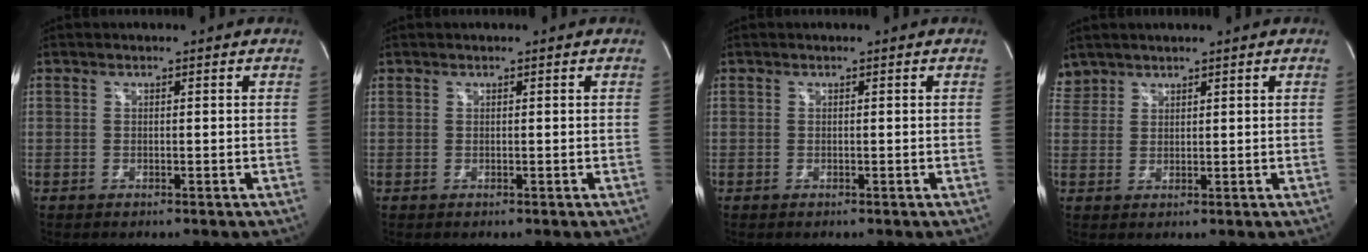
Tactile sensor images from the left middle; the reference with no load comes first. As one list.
[{"total": 0.0}, {"total": 0.0}, {"total": 2.8, "force": [2.5, 1.1, -0.3], "torque": [0.008, 0.013, 0.050]}]